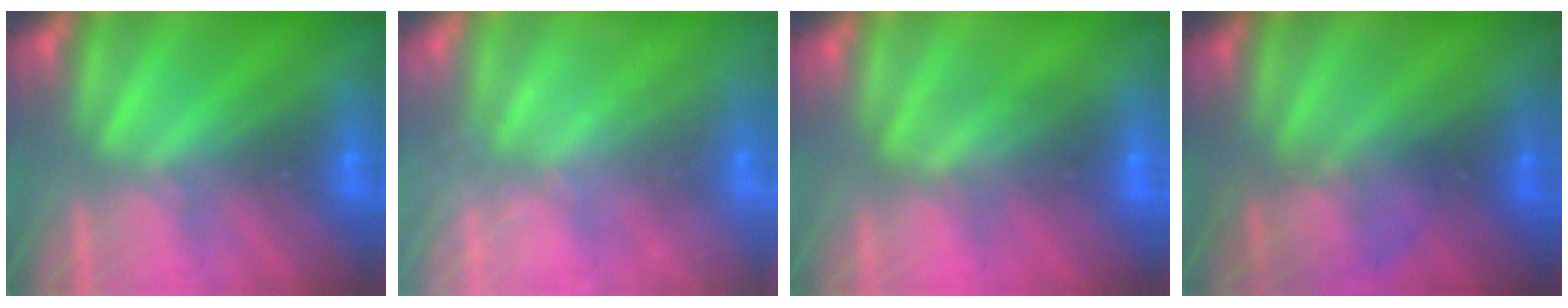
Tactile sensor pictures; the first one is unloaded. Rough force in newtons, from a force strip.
{"total": 2.4}
{"total": 2.6}
{"total": 2.2}